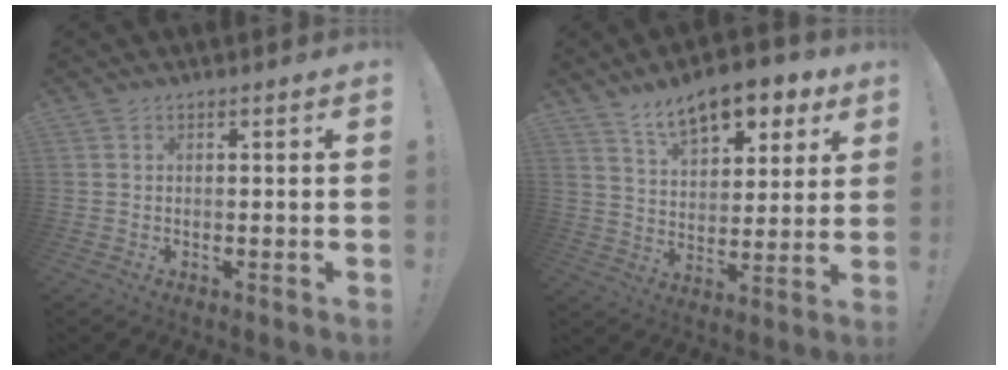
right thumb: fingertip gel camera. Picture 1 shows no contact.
{"total": 13.7, "force": [9.4, 6.5, 7.6], "torque": [-0.112, -0.061, 0.165]}